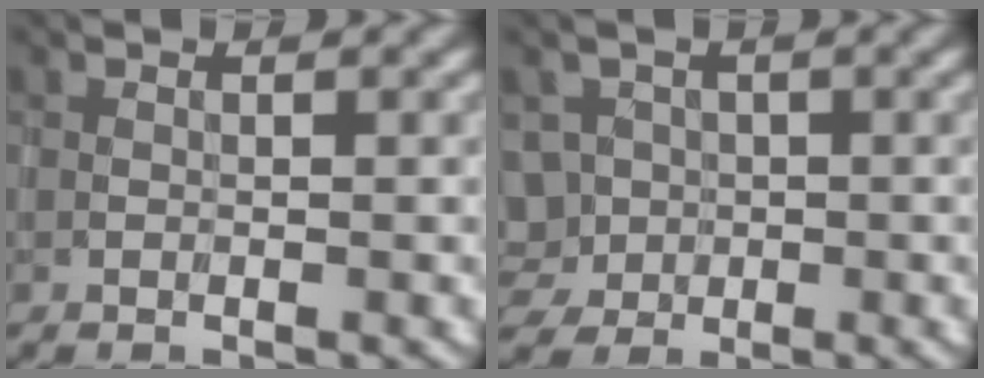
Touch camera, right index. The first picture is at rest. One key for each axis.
{"total": 3.7, "fx": -0.8, "fy": 3.5, "fz": 0.9, "tx": -0.007, "ty": 0.010, "tz": -0.017}